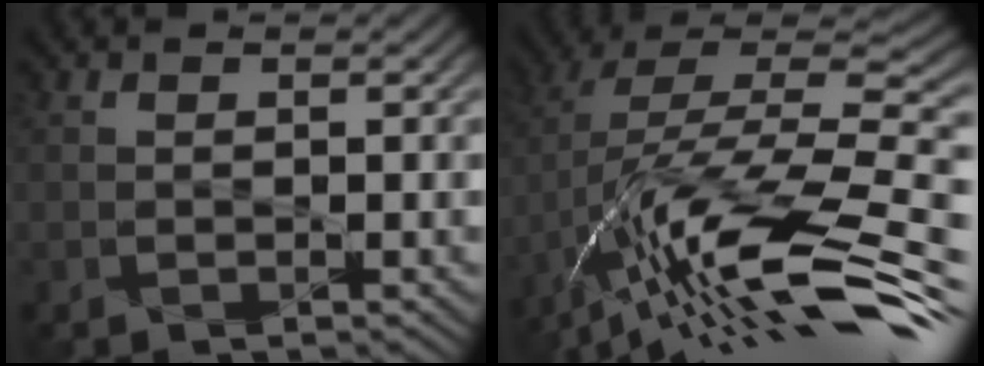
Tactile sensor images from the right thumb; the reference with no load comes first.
{"total": 17.4, "force": [-7.1, 5.2, 15.0], "torque": [-0.280, 0.019, -0.135]}